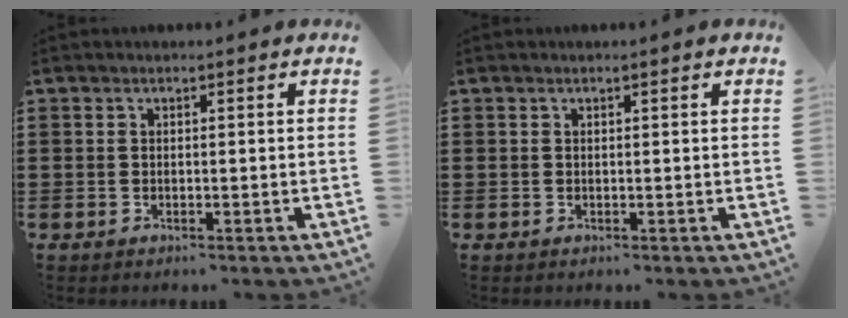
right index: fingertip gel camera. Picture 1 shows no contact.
{"total": 0.0}